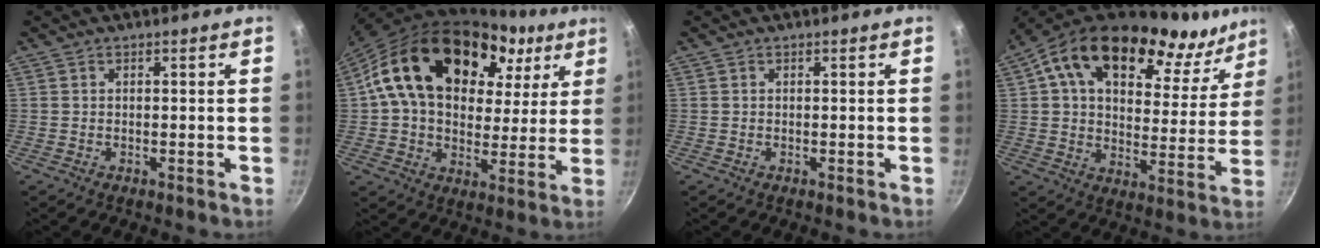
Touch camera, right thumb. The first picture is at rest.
{"total": 26.7, "force": [9.6, 17.6, 17.6], "torque": [-0.287, 0.006, 0.151]}
{"total": 0.0}
{"total": 28.2, "force": [16.7, 14.9, 17.2], "torque": [-0.253, -0.014, 0.267]}